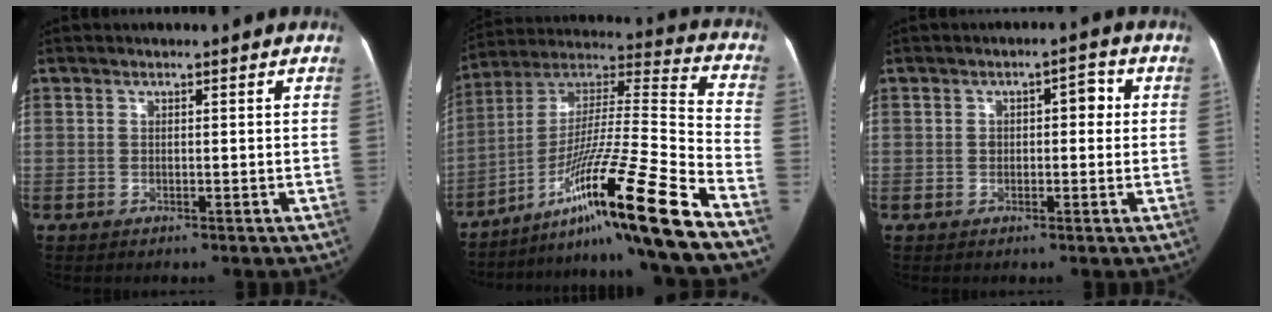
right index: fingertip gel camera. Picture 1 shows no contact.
{"total": 24.1, "force": [-14.7, -1.3, 19.1], "torque": [-0.311, -0.006, -0.254]}
{"total": 4.0, "force": [0.4, 2.3, 3.3], "torque": [-0.048, 0.032, 0.009]}